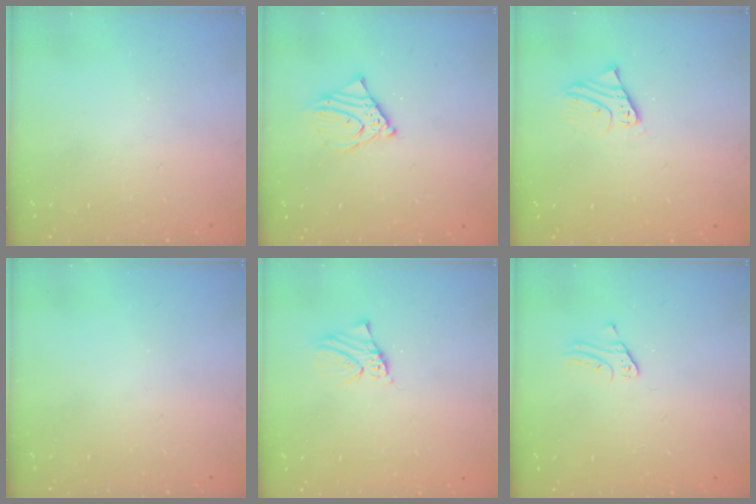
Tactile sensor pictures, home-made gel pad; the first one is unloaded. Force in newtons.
{"total": 5.6, "press": 5.6, "slide": 0.5}
{"total": 1.8, "press": 1.8, "slide": 0.1}
{"total": 0.0}
{"total": 1.6, "press": 1.6, "slide": 0.1}
{"total": 2.2, "press": 2.2, "slide": 0.3}